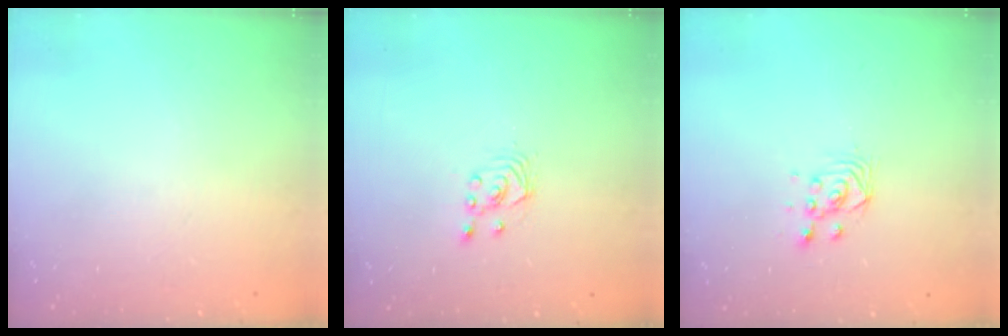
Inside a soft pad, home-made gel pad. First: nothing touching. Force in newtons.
{"total": 1.7, "press": 1.7, "slide": 0.2}
{"total": 3.0, "press": 3.0, "slide": 0.1}